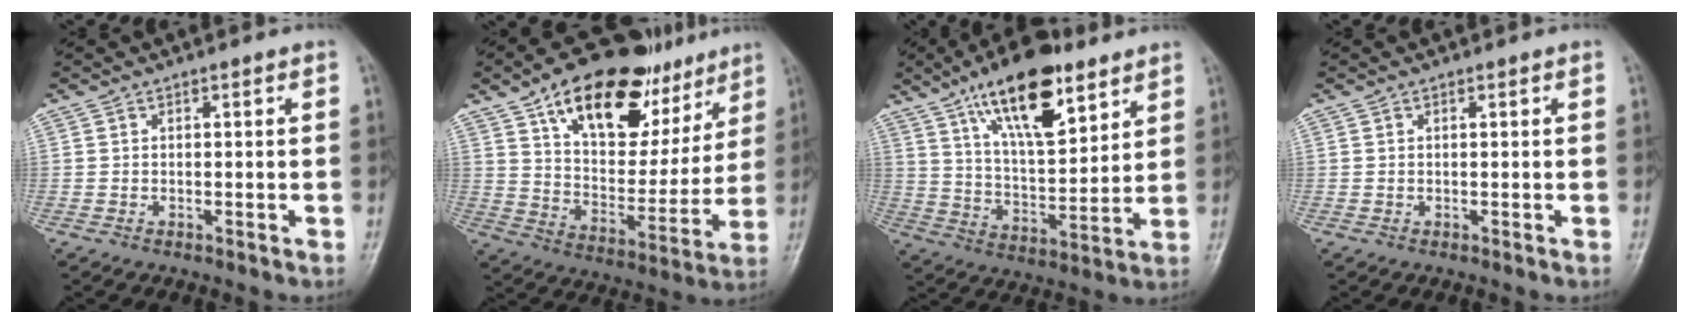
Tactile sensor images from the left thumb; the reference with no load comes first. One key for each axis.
{"total": 24.6, "fx": 14.2, "fy": 13.2, "fz": 15.1, "tx": -0.184, "ty": -0.032, "tz": 0.232}
{"total": 18.6, "fx": 10.8, "fy": 7.3, "fz": 13.2, "tx": -0.184, "ty": -0.048, "tz": 0.188}
{"total": 0.0}